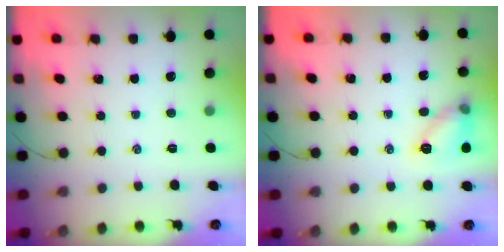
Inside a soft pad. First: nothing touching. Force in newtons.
{"total": 10.5, "press": 10.5, "slide": 0.4}